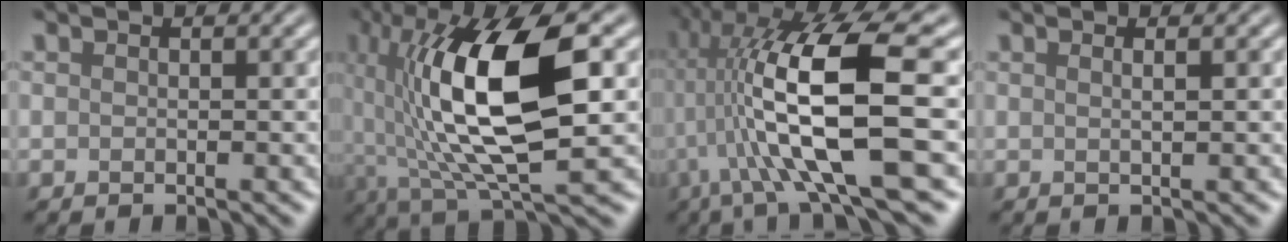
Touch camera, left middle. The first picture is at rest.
{"total": 12.5, "force": [1.0, 4.2, 11.7], "torque": [-0.210, 0.004, 0.021]}
{"total": 14.3, "force": [0.1, 3.1, 14.0], "torque": [-0.242, 0.013, 0.010]}
{"total": 1.8, "force": [0.7, 0.8, 1.4], "torque": [-0.004, 0.000, -0.008]}